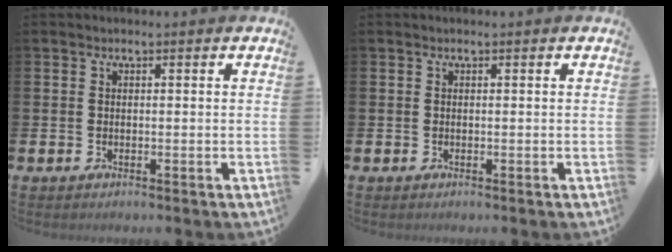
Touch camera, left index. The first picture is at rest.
{"total": 0.0}